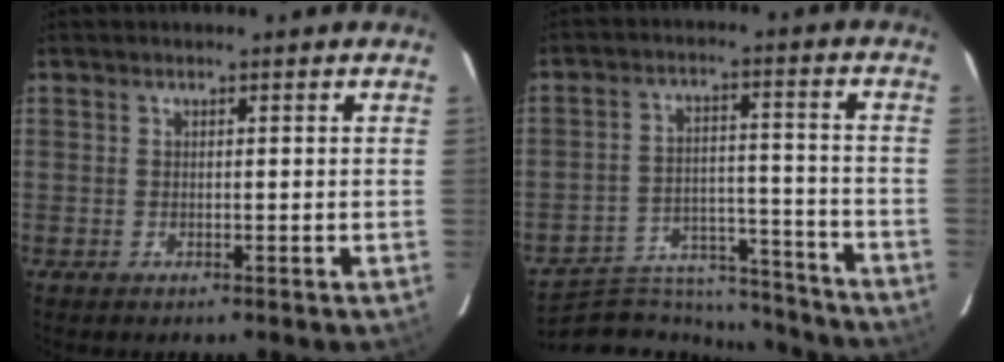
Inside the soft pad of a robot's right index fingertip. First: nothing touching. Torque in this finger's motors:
{"motor_torque": [0.58, -1.48, -0.13, -0.05]}